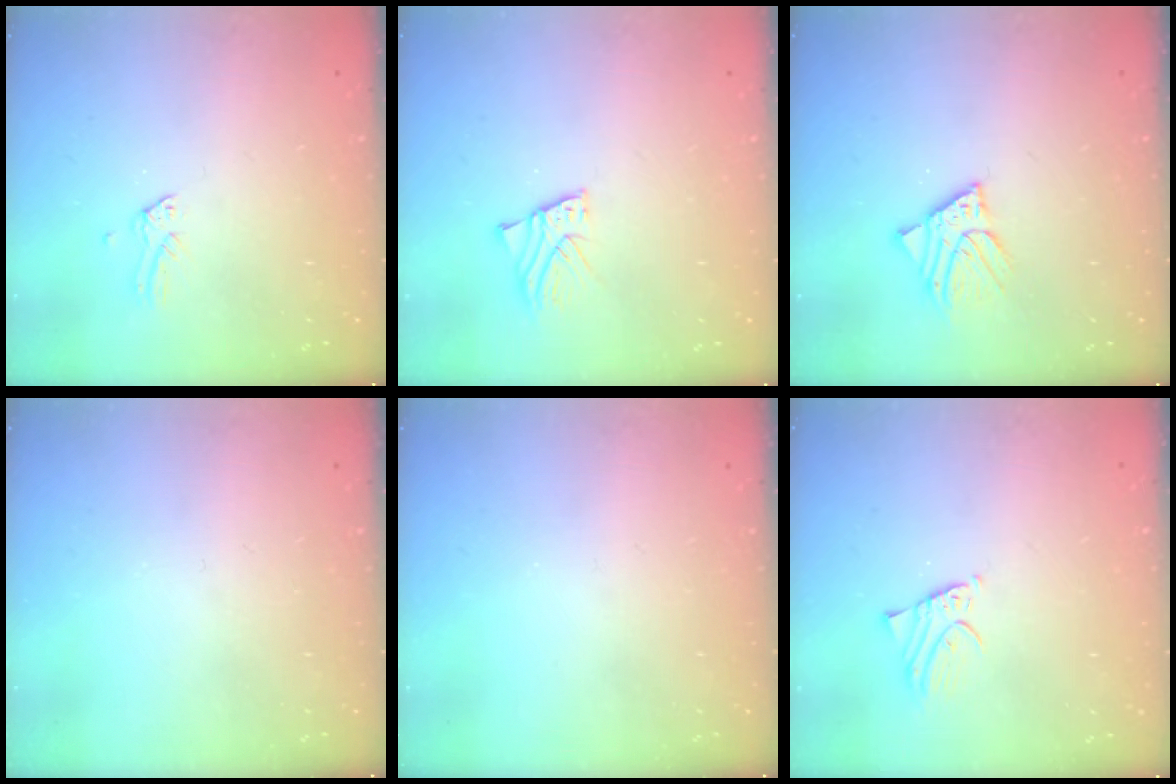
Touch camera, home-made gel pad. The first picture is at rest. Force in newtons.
{"total": 2.6, "press": 2.6, "slide": 0.2}
{"total": 5.5, "press": 5.5, "slide": 0.6}
{"total": 0.0}
{"total": 0.0}
{"total": 1.9, "press": 1.9, "slide": 0.1}